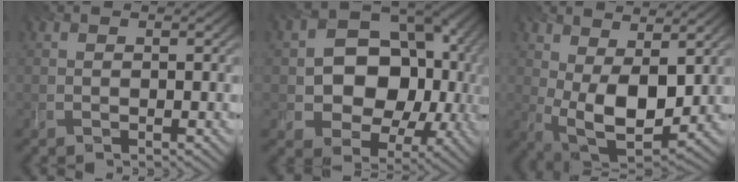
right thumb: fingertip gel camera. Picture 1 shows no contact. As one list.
[{"total": 13.7, "force": [0.4, 10.9, 8.4], "torque": [-0.118, -0.019, 0.006]}, {"total": 10.1, "force": [1.8, 5.3, 8.5], "torque": [-0.175, -0.011, 0.036]}]